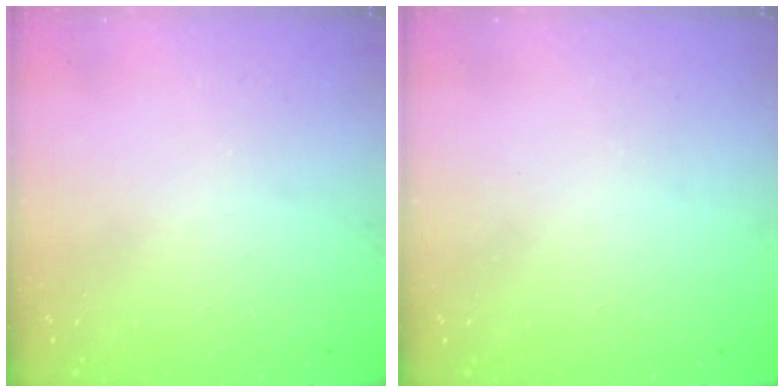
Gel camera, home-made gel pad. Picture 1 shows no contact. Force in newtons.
{"total": 1.5, "press": 1.5, "slide": 0.1}